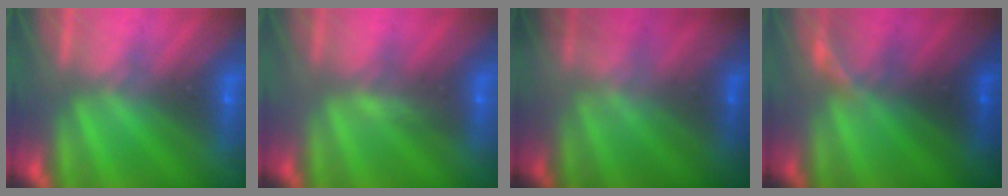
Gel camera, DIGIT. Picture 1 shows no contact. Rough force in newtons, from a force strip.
{"total": 3.1}
{"total": 1.8}
{"total": 1.3}